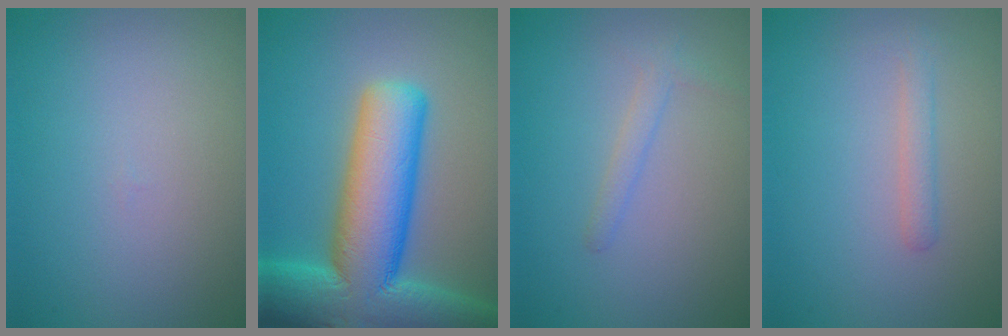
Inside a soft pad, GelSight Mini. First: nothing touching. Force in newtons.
{"total": 15.6, "press": 15.6, "slide": 0.7}
{"total": 1.3, "press": 1.3, "slide": 0.0}
{"total": 1.4, "press": 1.4, "slide": 0.0}